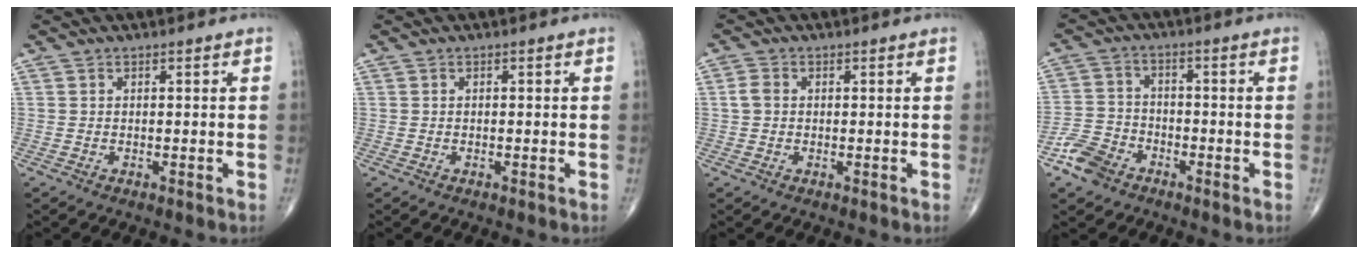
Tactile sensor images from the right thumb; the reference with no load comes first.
{"total": 0.0}
{"total": 2.3, "force": [0.1, 1.8, 1.4], "torque": [-0.027, 0.007, 0.000]}
{"total": 6.9, "force": [-4.3, 4.6, 2.7], "torque": [-0.046, 0.021, -0.088]}